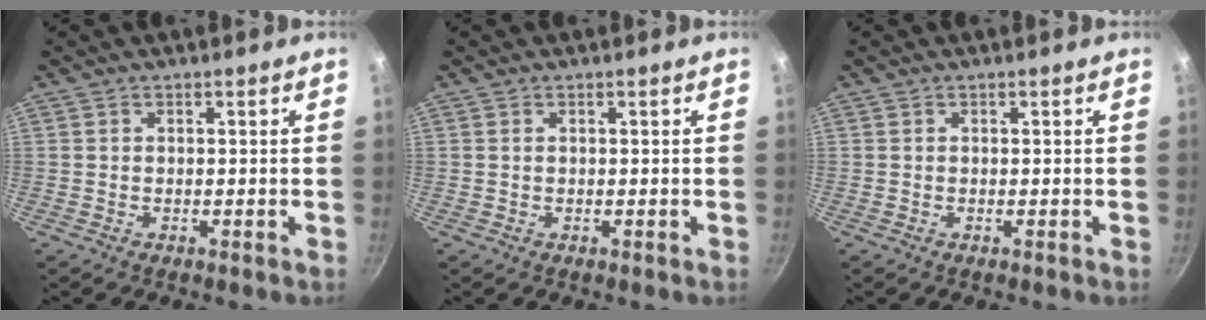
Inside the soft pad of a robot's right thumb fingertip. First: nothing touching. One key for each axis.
{"total": 0.0}
{"total": 0.0}